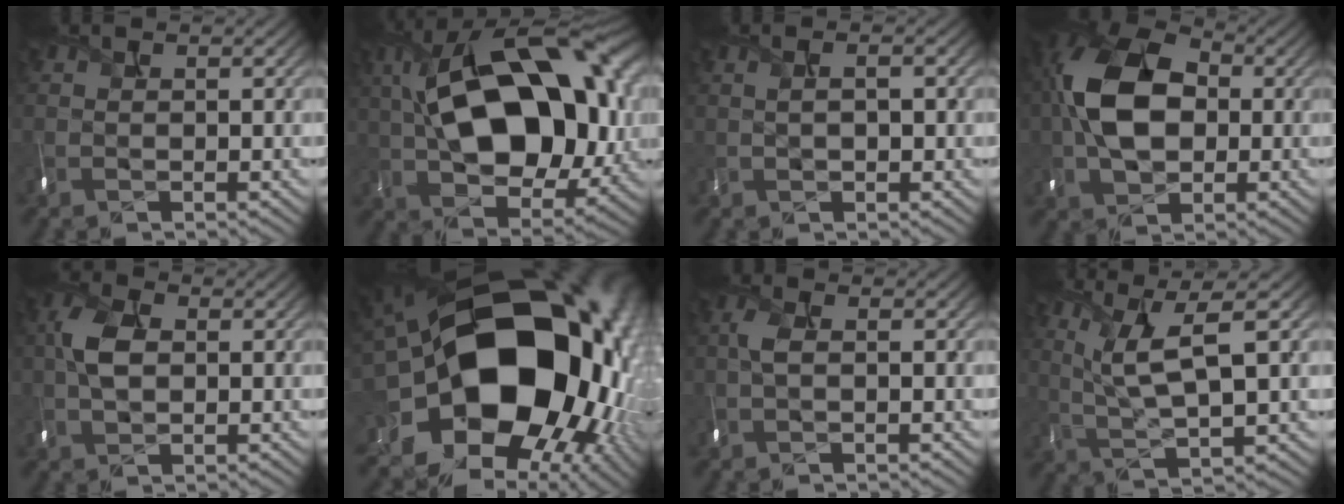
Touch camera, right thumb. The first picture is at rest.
{"total": 19.4, "force": [3.3, 11.2, 15.5], "torque": [-0.259, 0.021, 0.041]}
{"total": 1.7, "force": [0.2, 0.8, 1.5], "torque": [-0.020, -0.002, 0.003]}
{"total": 11.1, "force": [0.0, 7.6, 8.1], "torque": [-0.173, 0.012, -0.017]}
{"total": 3.7, "force": [0.2, 2.6, 2.7], "torque": [-0.064, 0.003, -0.002]}
{"total": 21.5, "force": [-1.8, 15.6, 14.6], "torque": [-0.270, -0.048, -0.020]}
{"total": 1.0, "force": [-0.2, 0.4, 0.9], "torque": [-0.027, 0.003, -0.008]}
{"total": 7.8, "force": [3.5, 1.4, 6.9], "torque": [-0.139, 0.010, 0.069]}